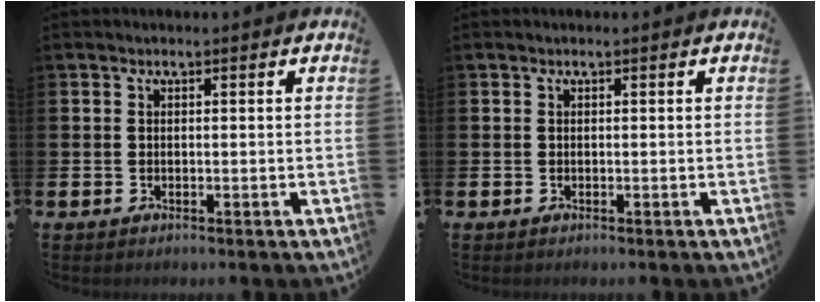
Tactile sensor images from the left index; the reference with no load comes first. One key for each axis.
{"total": 0.0}